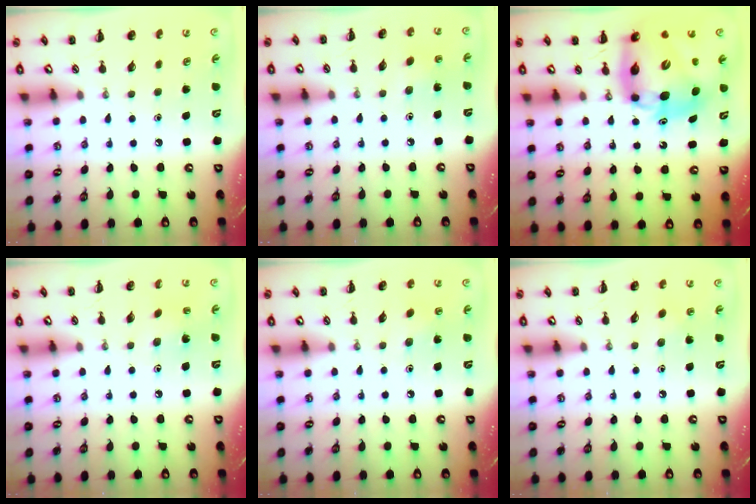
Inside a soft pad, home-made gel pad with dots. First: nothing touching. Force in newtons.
{"total": 2.6, "press": 2.5, "slide": 0.9}
{"total": 12.3, "press": 12.0, "slide": 2.6}
{"total": 1.5, "press": 1.4, "slide": 0.5}
{"total": 2.6, "press": 2.4, "slide": 0.8}
{"total": 1.8, "press": 1.7, "slide": 0.6}